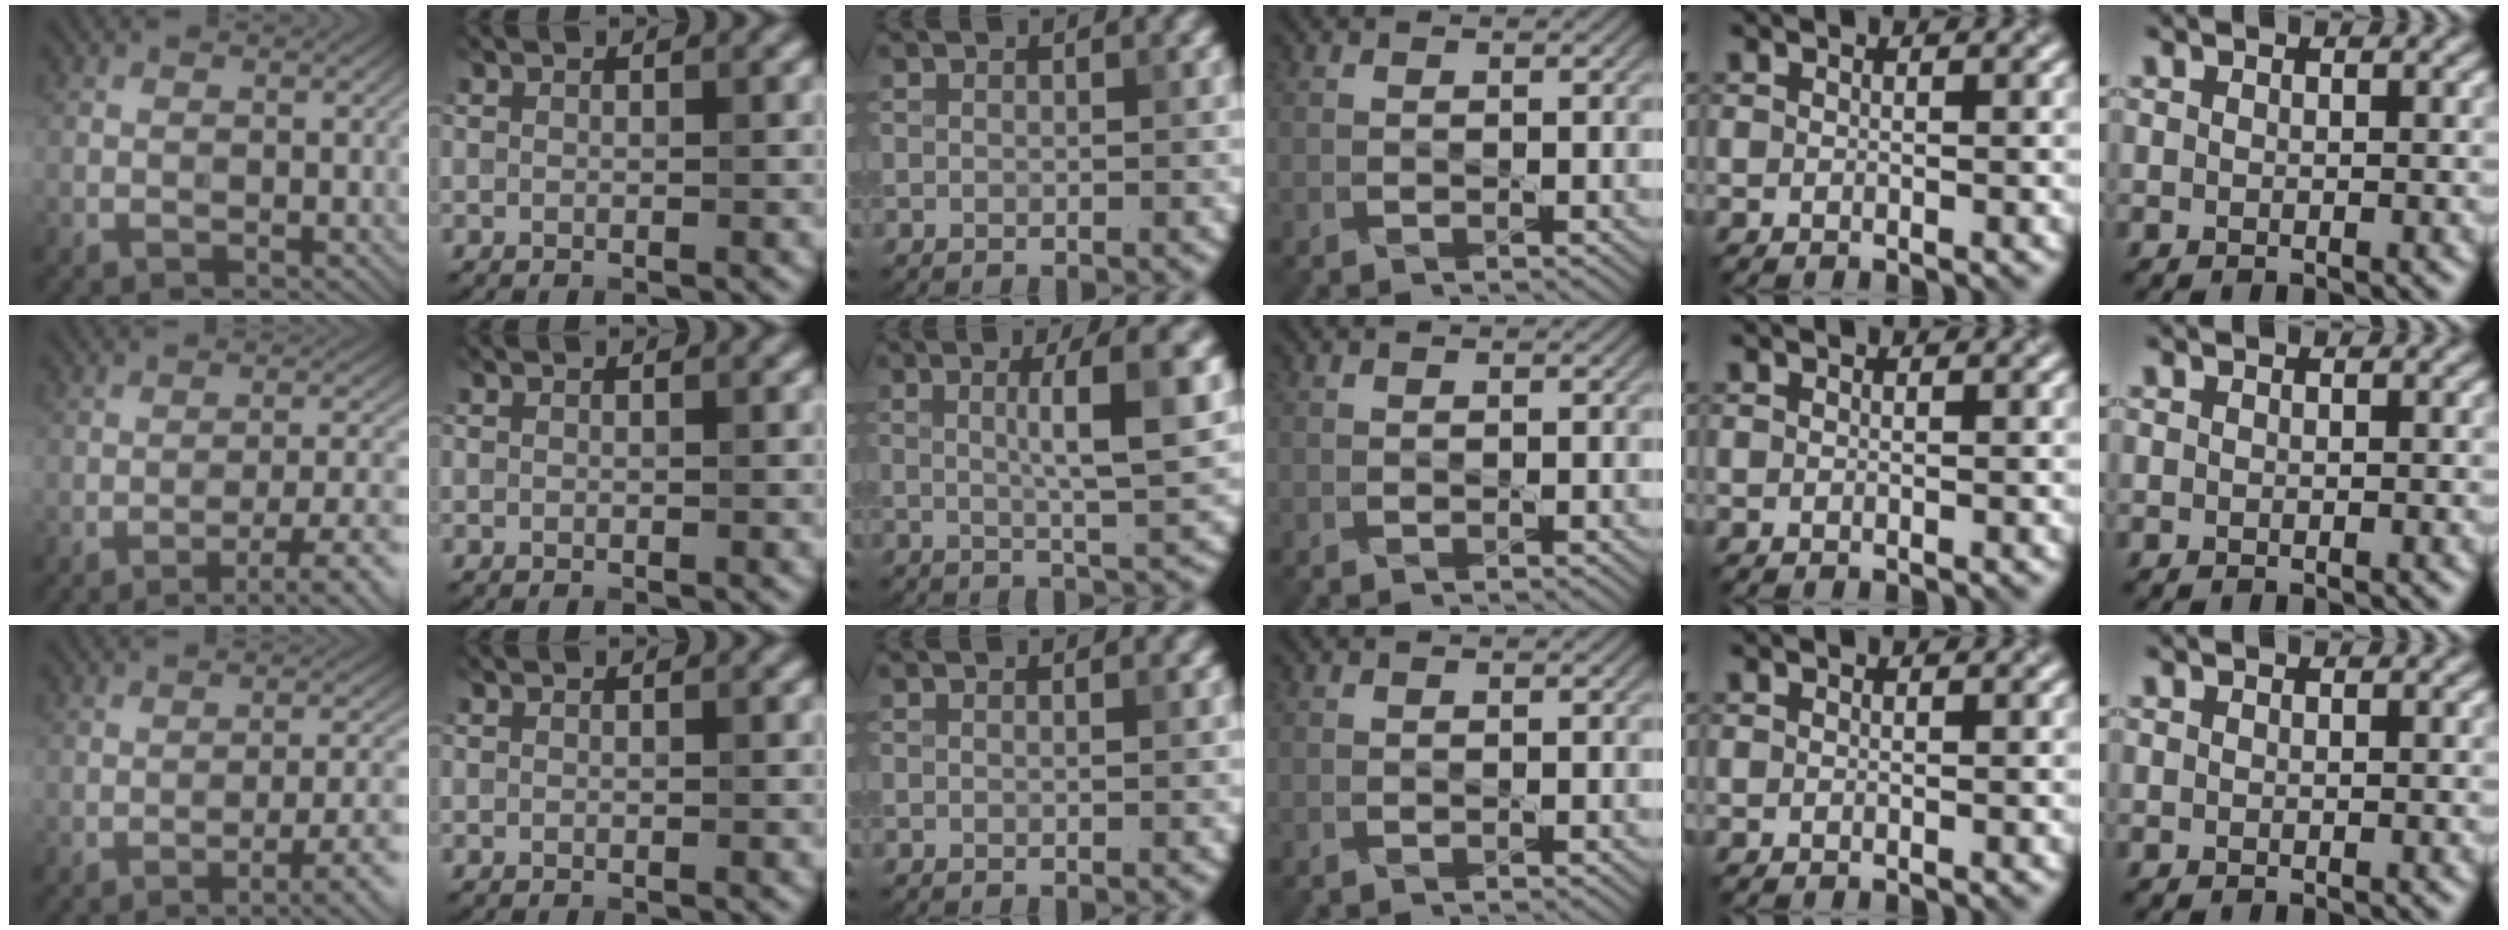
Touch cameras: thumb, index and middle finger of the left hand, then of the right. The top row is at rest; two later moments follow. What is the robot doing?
{"motion": "pour", "object": "measuring cup"}